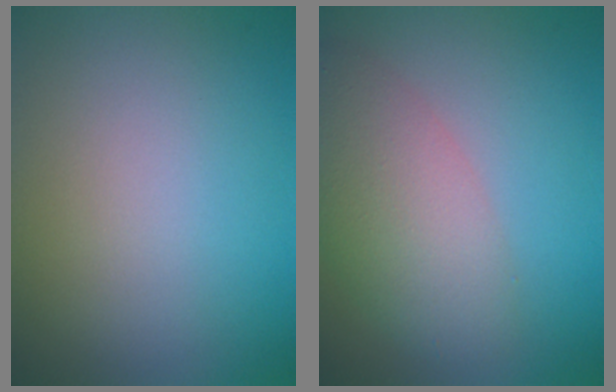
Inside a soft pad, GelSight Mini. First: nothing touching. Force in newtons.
{"total": 5.9, "press": 5.9, "slide": 0.2}